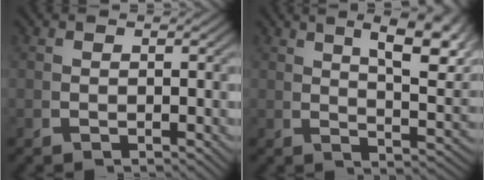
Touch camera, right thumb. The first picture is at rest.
{"total": 9.2, "force": [4.4, 3.2, 7.5], "torque": [-0.086, 0.011, 0.066]}